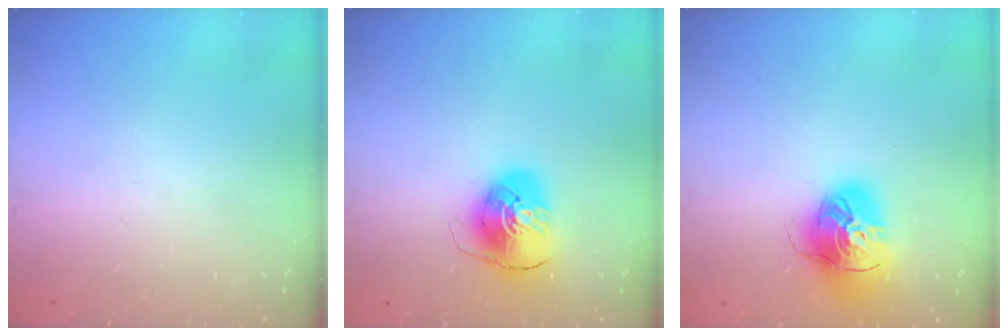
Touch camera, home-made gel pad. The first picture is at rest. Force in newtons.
{"total": 9.3, "press": 9.2, "slide": 1.1}
{"total": 16.2, "press": 16.1, "slide": 2.0}